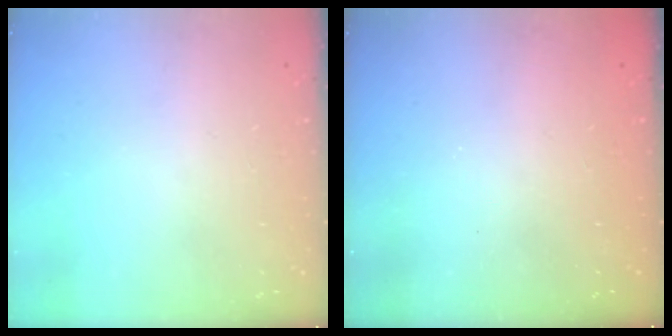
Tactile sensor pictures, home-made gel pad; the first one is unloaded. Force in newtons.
{"total": 2.3, "press": 2.2, "slide": 0.7}